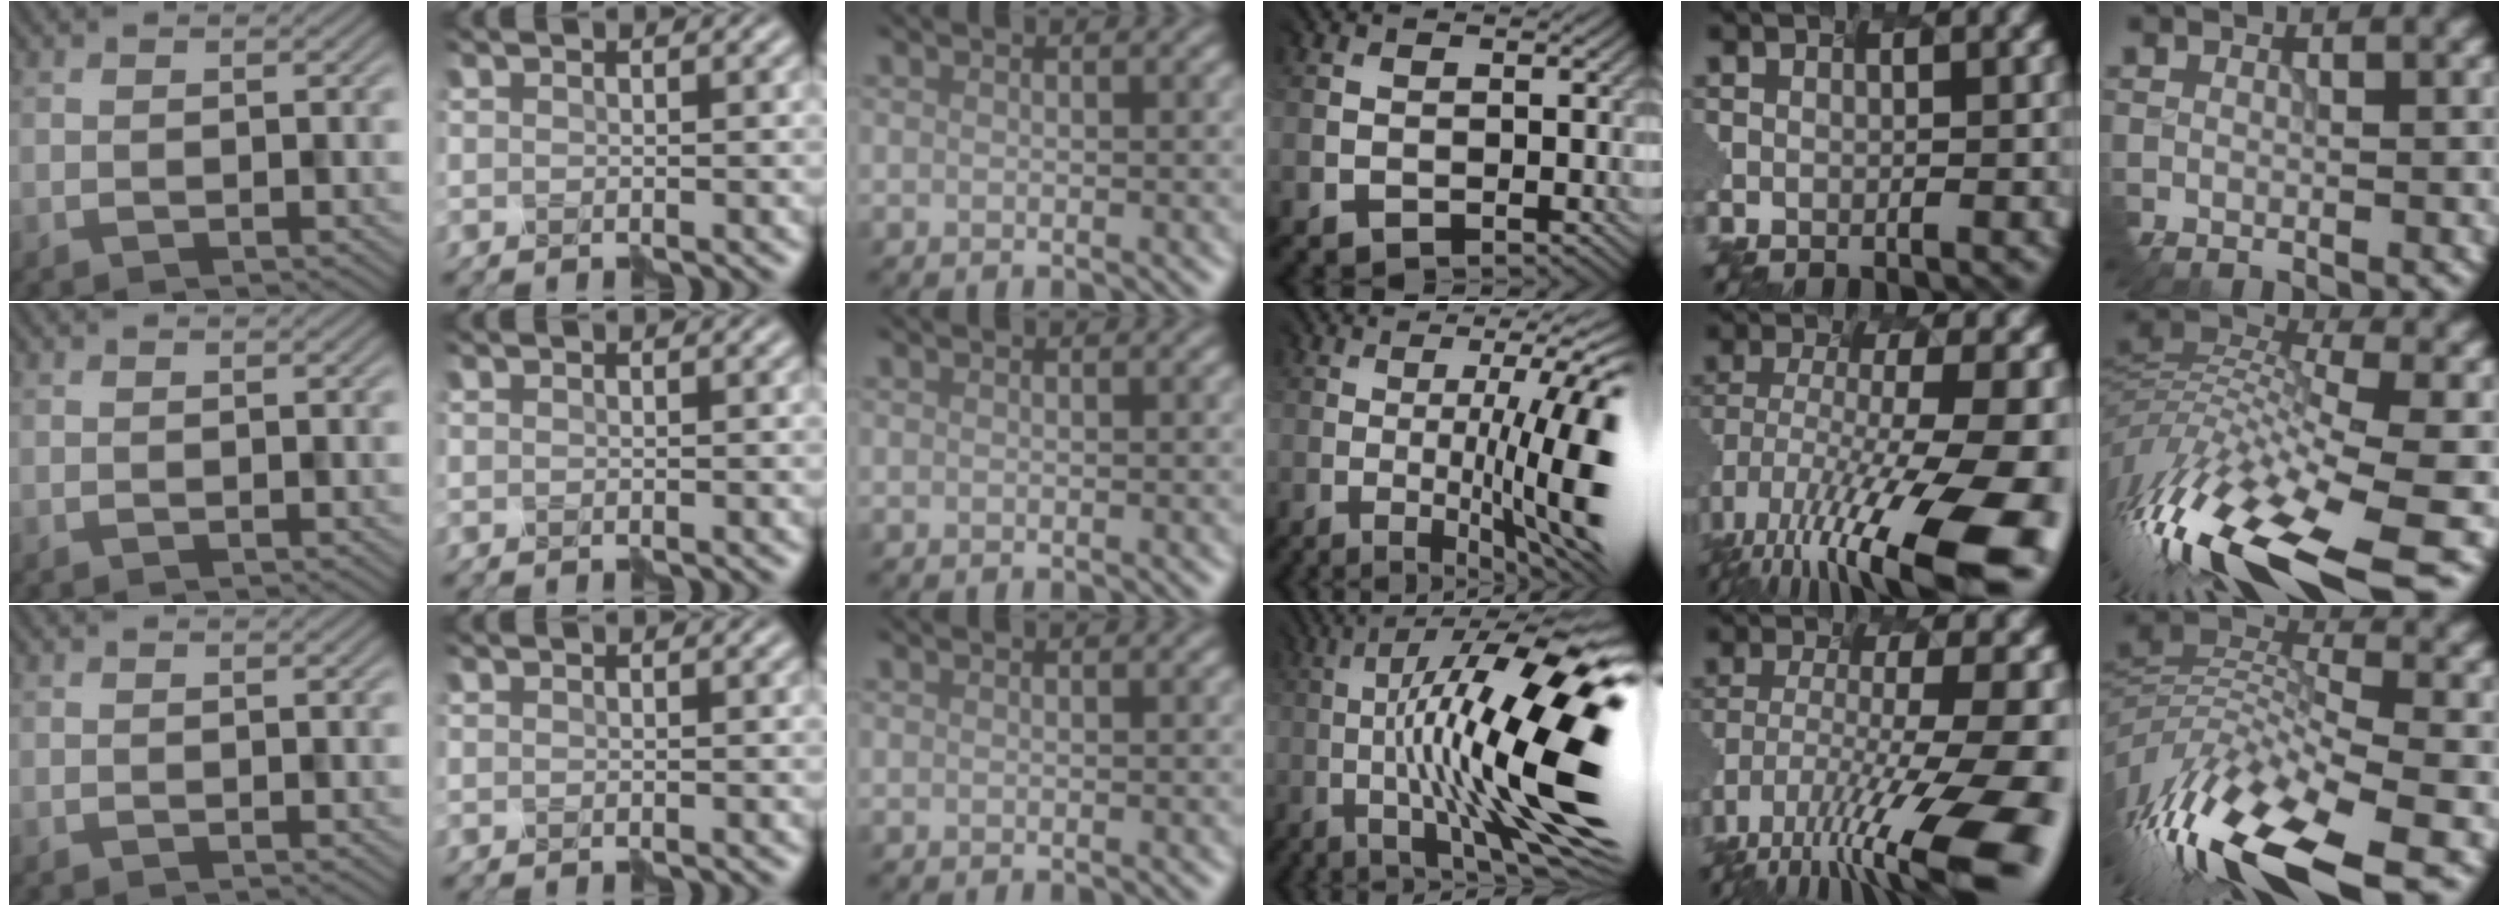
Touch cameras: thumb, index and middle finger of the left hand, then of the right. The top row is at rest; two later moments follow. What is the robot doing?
{"motion": "shake", "object": "plastic piggy bank"}